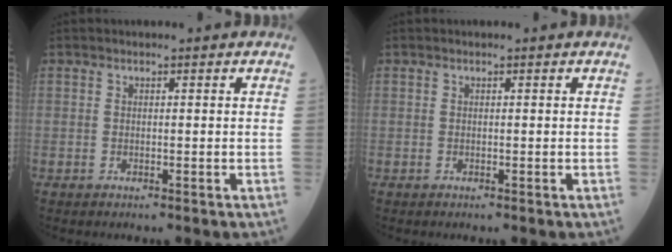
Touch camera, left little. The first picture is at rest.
{"total": 0.0}